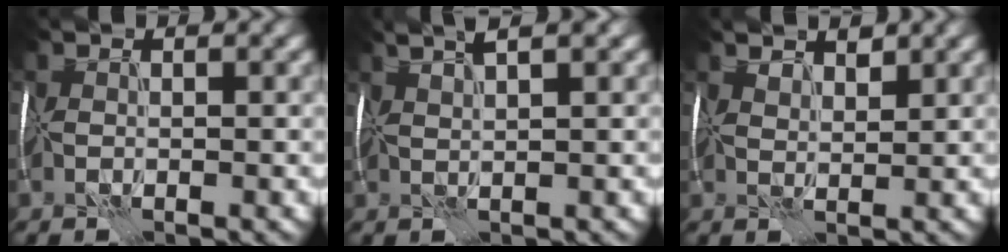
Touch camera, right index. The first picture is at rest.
{"total": 3.5, "force": [2.5, 0.4, 2.4], "torque": [-0.034, 0.022, 0.037]}
{"total": 2.7, "force": [2.5, 0.8, 0.8], "torque": [-0.016, 0.007, 0.046]}